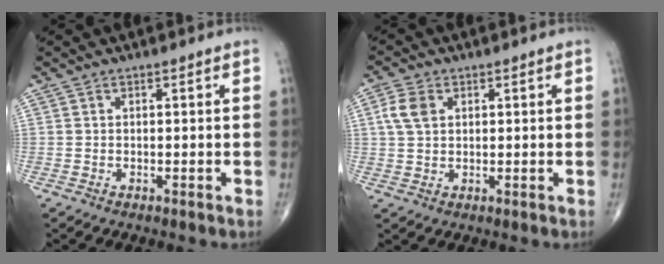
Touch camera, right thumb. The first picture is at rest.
{"total": 4.9, "force": [1.4, 3.4, 3.3], "torque": [-0.068, 0.005, 0.027]}